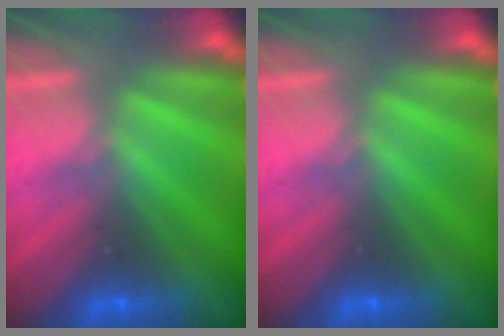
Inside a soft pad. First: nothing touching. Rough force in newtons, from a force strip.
{"total": 0.0}